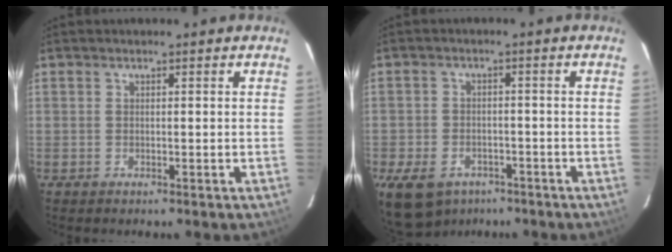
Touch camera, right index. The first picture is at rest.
{"total": 10.7, "force": [-6.7, 7.1, 4.4], "torque": [-0.120, -0.002, -0.098]}